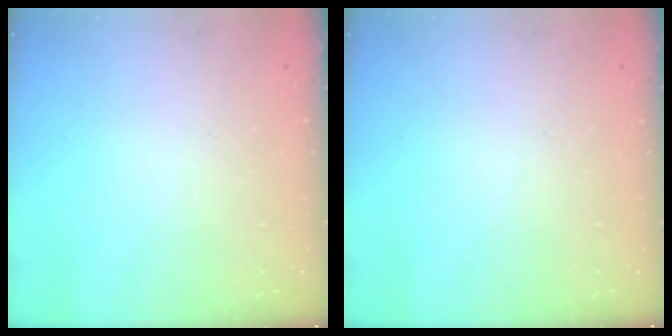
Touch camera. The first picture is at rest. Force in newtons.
{"total": 0.0}